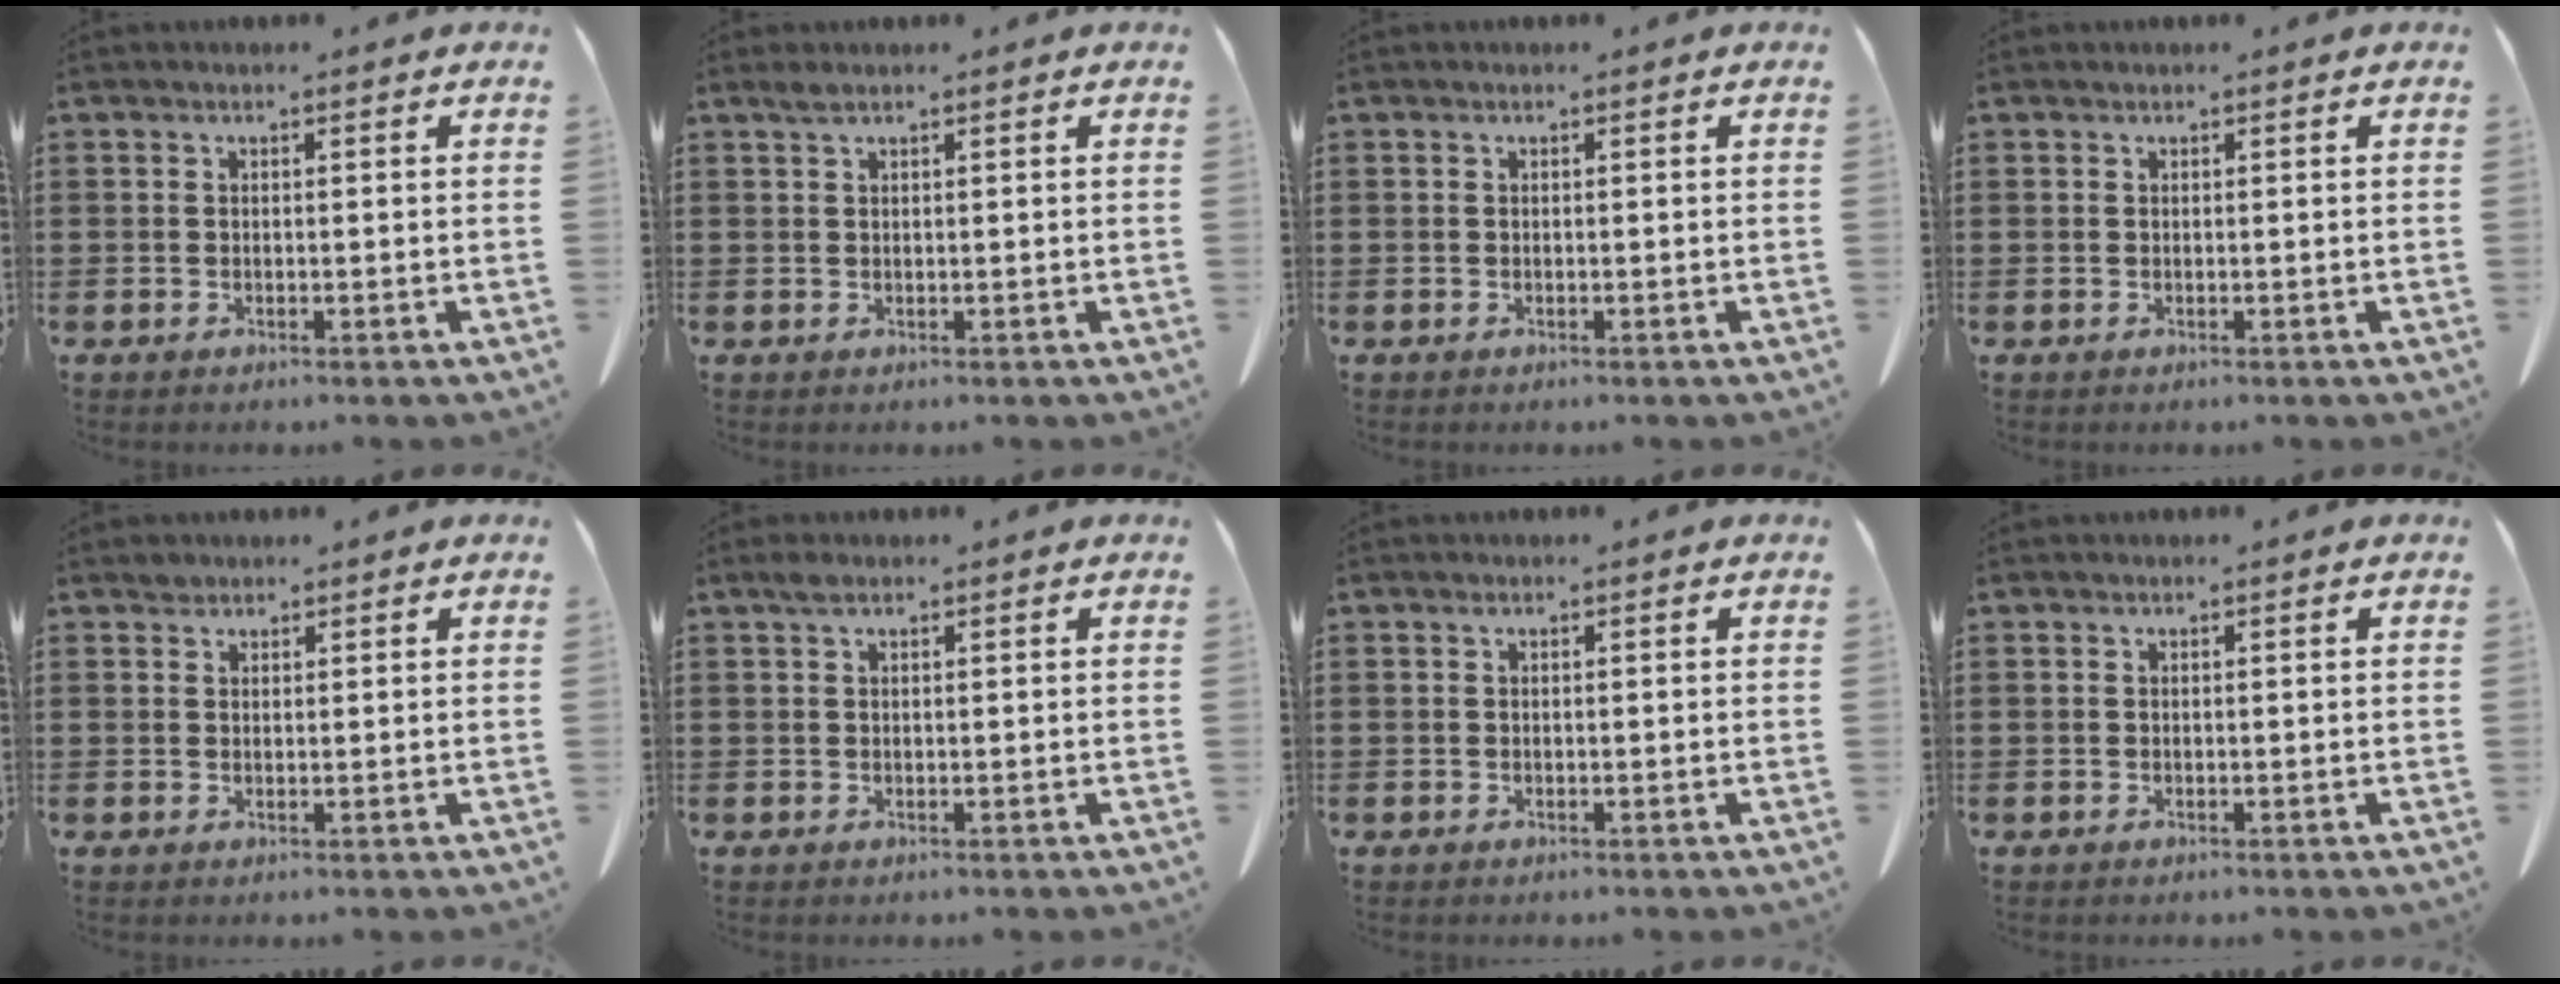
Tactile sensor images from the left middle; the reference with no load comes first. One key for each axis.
{"total": 1.1, "fx": 0.7, "fy": 0.1, "fz": 0.8, "tx": -0.019, "ty": -0.001, "tz": 0.014}
{"total": 0.0}
{"total": 0.0}
{"total": 1.0, "fx": 0.9, "fy": 0.4, "fz": 0.1, "tx": -0.004, "ty": 0.000, "tz": 0.018}
{"total": 1.1, "fx": 0.7, "fy": 0.4, "fz": 0.8, "tx": -0.019, "ty": 0.002, "tz": 0.012}
{"total": 0.0}
{"total": 0.0}